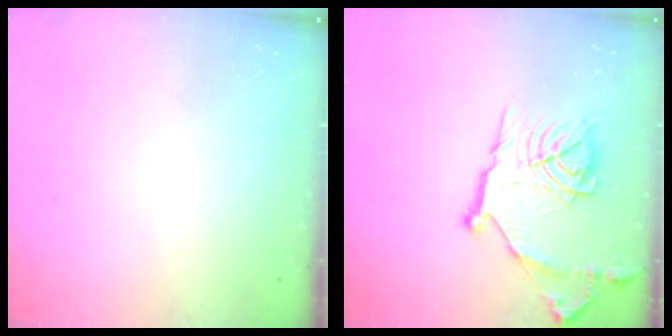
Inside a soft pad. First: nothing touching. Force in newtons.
{"total": 17.5, "press": 17.4, "slide": 1.6}